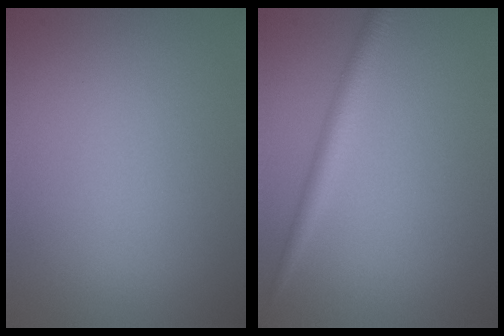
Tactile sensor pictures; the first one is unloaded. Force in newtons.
{"total": 2.5, "press": 2.5, "slide": 0.1}